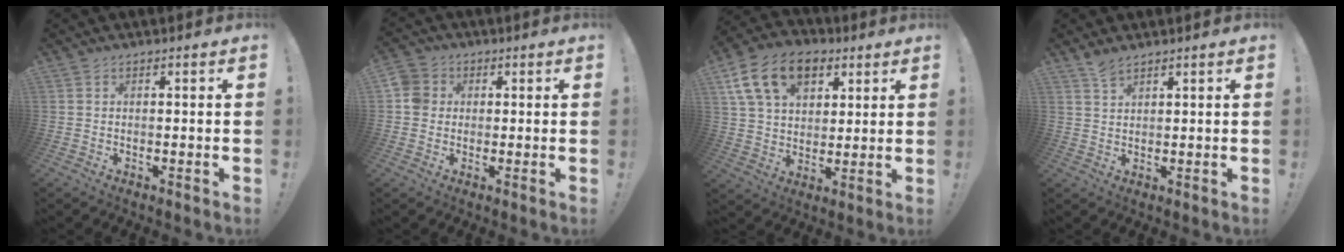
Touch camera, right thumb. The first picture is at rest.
{"total": 5.2, "force": [0.3, 4.8, 1.9], "torque": [-0.028, 0.017, 0.009]}
{"total": 17.7, "force": [8.1, 11.8, 10.5], "torque": [-0.172, -0.024, 0.153]}
{"total": 3.3, "force": [2.8, 0.9, 1.6], "torque": [-0.029, -0.017, 0.050]}